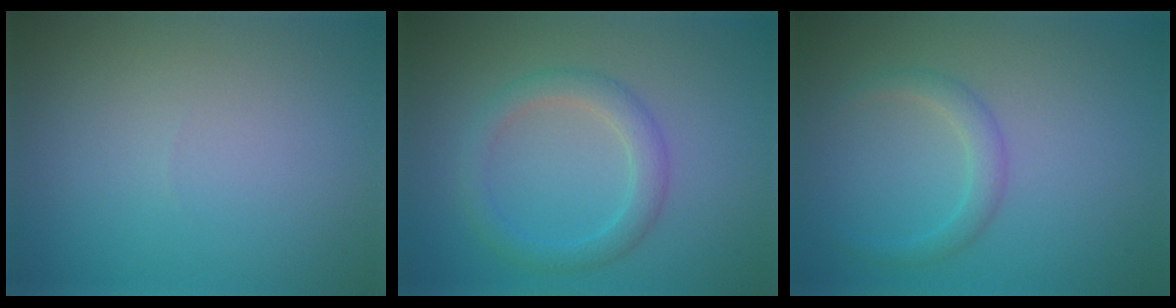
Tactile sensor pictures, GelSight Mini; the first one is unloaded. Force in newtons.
{"total": 2.7, "press": 2.7, "slide": 0.1}
{"total": 1.8, "press": 1.8, "slide": 0.0}